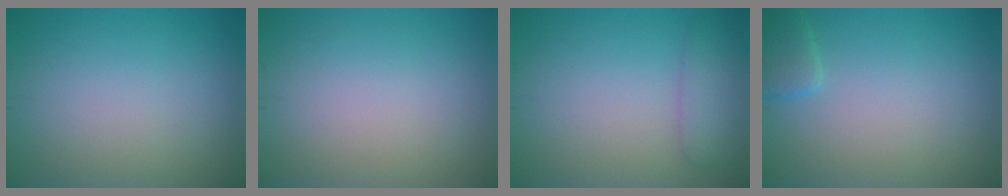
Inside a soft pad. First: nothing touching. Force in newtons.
{"total": 0.0}
{"total": 2.3, "press": 2.3, "slide": 0.1}
{"total": 1.7, "press": 1.7, "slide": 0.2}